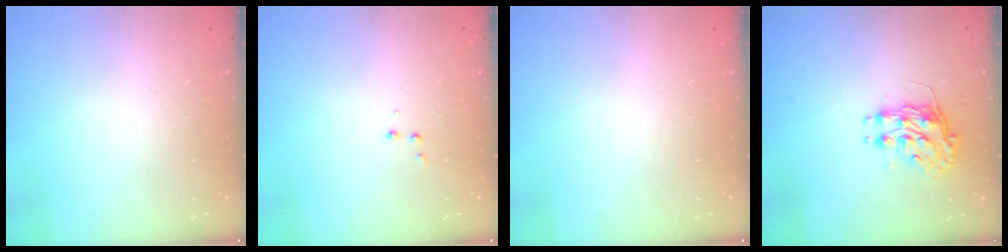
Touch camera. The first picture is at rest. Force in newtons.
{"total": 3.6, "press": 3.5, "slide": 0.7}
{"total": 0.0}
{"total": 8.3, "press": 8.3, "slide": 0.1}